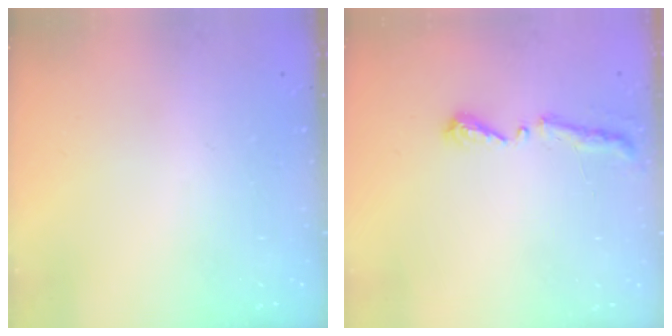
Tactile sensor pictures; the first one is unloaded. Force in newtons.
{"total": 5.1, "press": 5.0, "slide": 0.6}